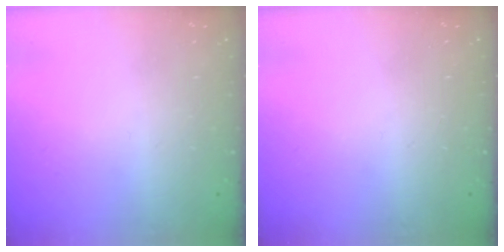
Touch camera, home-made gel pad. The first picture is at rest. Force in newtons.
{"total": 0.0}